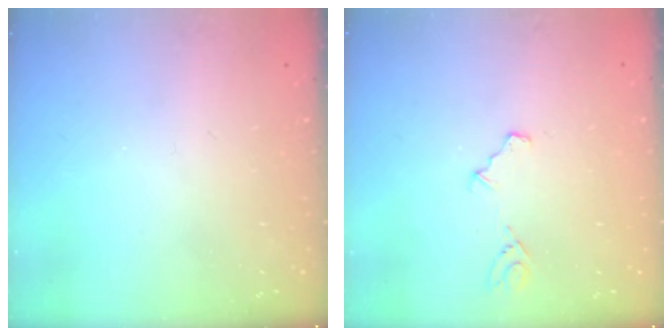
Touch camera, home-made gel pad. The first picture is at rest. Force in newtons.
{"total": 4.0, "press": 3.9, "slide": 0.4}